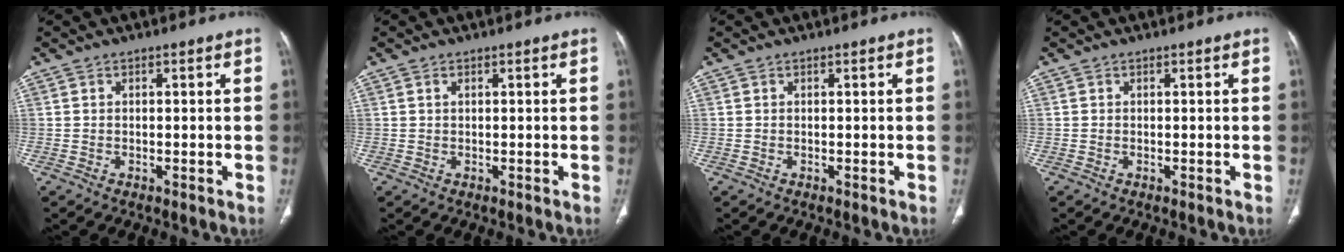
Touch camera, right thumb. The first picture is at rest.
{"total": 0.5, "force": [0.3, 0.3, 0.3], "torque": [-0.009, 0.002, 0.007]}
{"total": 0.0}
{"total": 0.0}